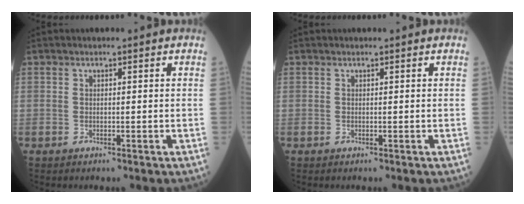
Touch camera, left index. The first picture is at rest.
{"total": 0.0}